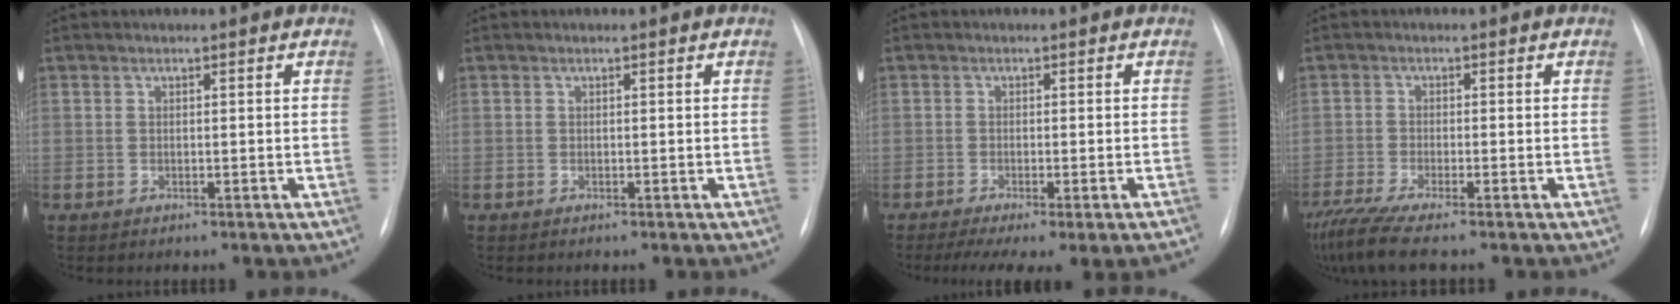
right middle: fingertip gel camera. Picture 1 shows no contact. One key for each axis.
{"total": 0.0}
{"total": 9.7, "fx": -7.3, "fy": 0.8, "fz": 6.4, "tx": -0.087, "ty": -0.013, "tz": -0.109}
{"total": 7.1, "fx": -5.7, "fy": 0.0, "fz": 4.3, "tx": -0.084, "ty": -0.022, "tz": -0.101}